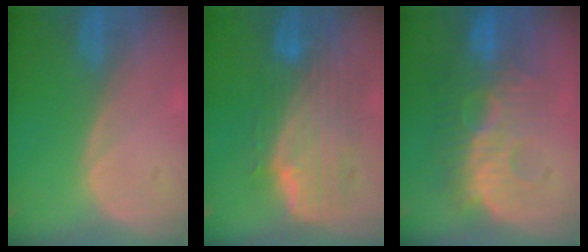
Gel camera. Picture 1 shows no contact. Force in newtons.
{"total": 10.0, "press": 8.9, "slide": 4.6}
{"total": 10.6, "press": 9.9, "slide": 3.8}